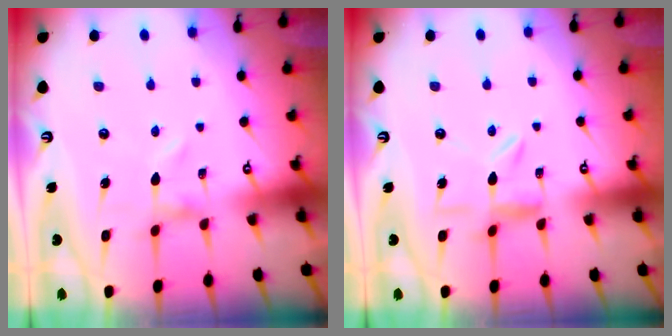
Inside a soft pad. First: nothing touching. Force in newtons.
{"total": 4.8, "press": 4.8, "slide": 0.2}